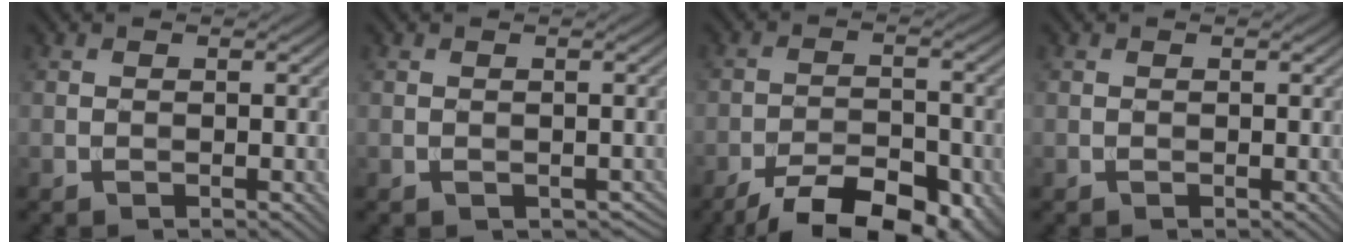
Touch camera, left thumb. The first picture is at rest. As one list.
[{"total": 1.1, "force": [-0.3, 0.9, 0.5], "torque": [-0.013, -0.010, -0.003]}, {"total": 10.5, "force": [-7.6, 3.8, 6.1], "torque": [-0.093, -0.004, -0.121]}, {"total": 0.0}]